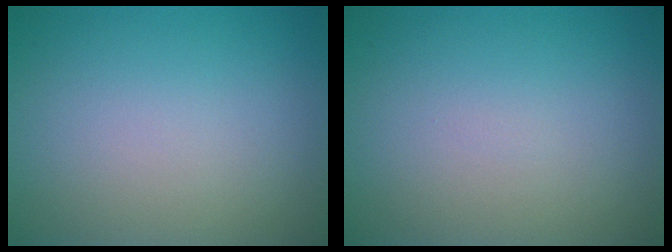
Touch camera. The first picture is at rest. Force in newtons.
{"total": 0.0}